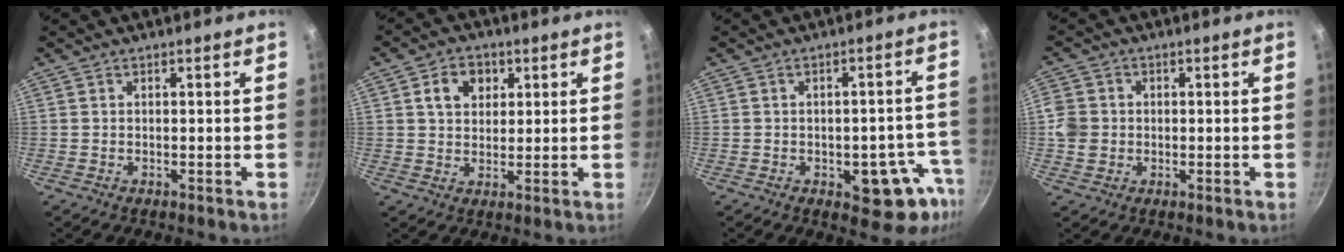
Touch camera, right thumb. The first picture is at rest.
{"total": 6.5, "force": [2.3, 5.1, 3.4], "torque": [-0.030, 0.002, 0.032]}
{"total": 11.2, "force": [-4.5, 5.9, 8.4], "torque": [-0.032, 0.025, -0.053]}
{"total": 5.3, "force": [-0.2, 4.9, 2.1], "torque": [-0.025, 0.007, -0.009]}